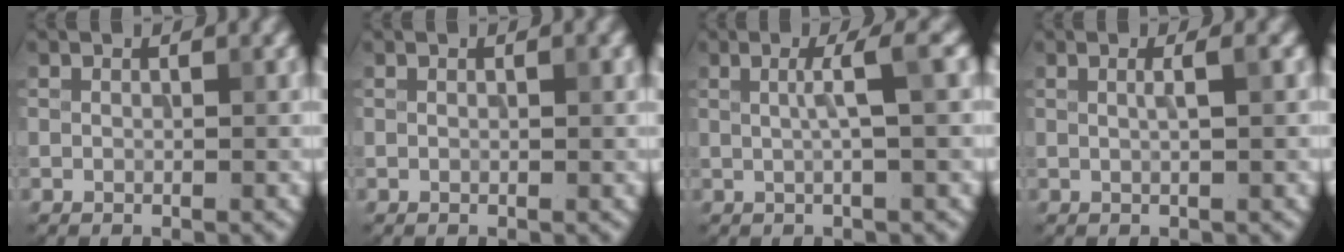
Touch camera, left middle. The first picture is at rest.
{"total": 0.6, "force": [0.1, 0.1, 0.6], "torque": [-0.008, -0.001, 0.002]}
{"total": 2.8, "force": [0.3, 0.3, 2.8], "torque": [-0.043, 0.007, 0.001]}
{"total": 1.3, "force": [0.2, 0.2, 1.2], "torque": [-0.016, 0.005, 0.000]}